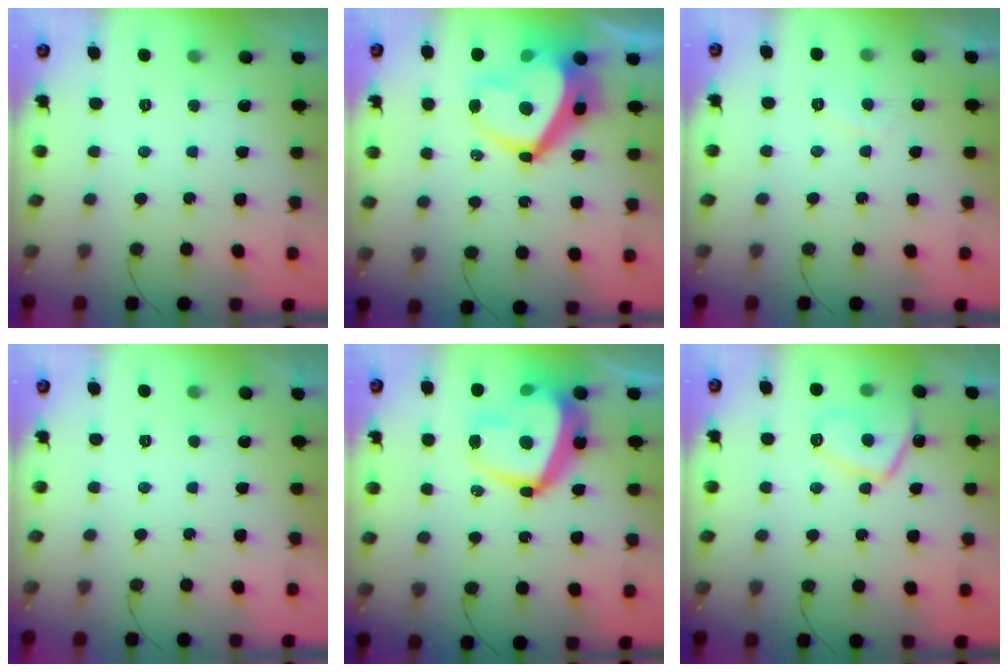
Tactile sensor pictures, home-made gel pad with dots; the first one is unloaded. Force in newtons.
{"total": 16.9, "press": 16.8, "slide": 1.7}
{"total": 1.9, "press": 1.7, "slide": 0.8}
{"total": 2.3, "press": 2.3, "slide": 0.4}
{"total": 20.7, "press": 20.7, "slide": 1.5}
{"total": 8.3, "press": 8.2, "slide": 1.6}